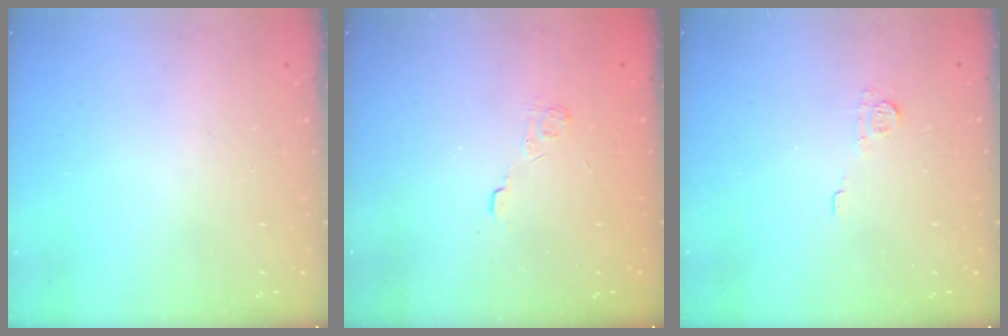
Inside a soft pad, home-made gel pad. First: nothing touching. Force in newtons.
{"total": 2.3, "press": 1.8, "slide": 1.4}
{"total": 4.7, "press": 4.7, "slide": 0.7}